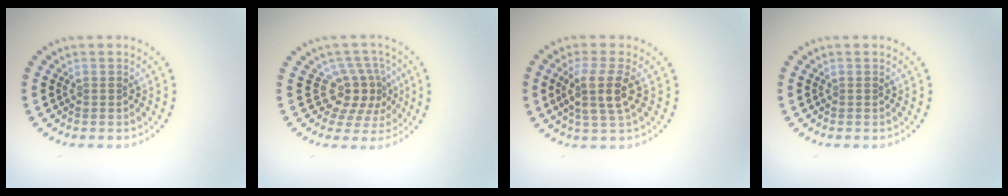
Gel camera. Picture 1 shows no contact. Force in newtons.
{"total": 3.7, "press": 2.7, "slide": 2.6}
{"total": 3.2, "press": 2.7, "slide": 1.7}
{"total": 0.0}